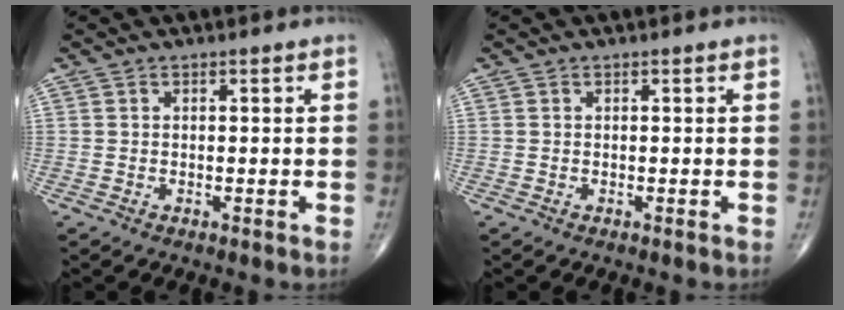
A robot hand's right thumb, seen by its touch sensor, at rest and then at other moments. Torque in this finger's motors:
{"motor_torque": [0.02, 0.01, 0.01, 0.00, 0.00]}